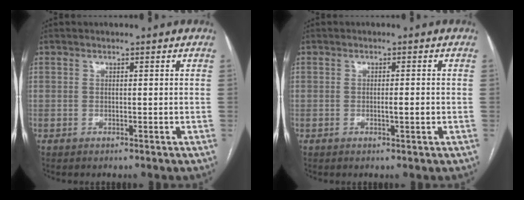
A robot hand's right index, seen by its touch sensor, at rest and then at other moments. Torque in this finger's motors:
{"motor_torque": [0.25, -0.12, 0.20, 0.01]}